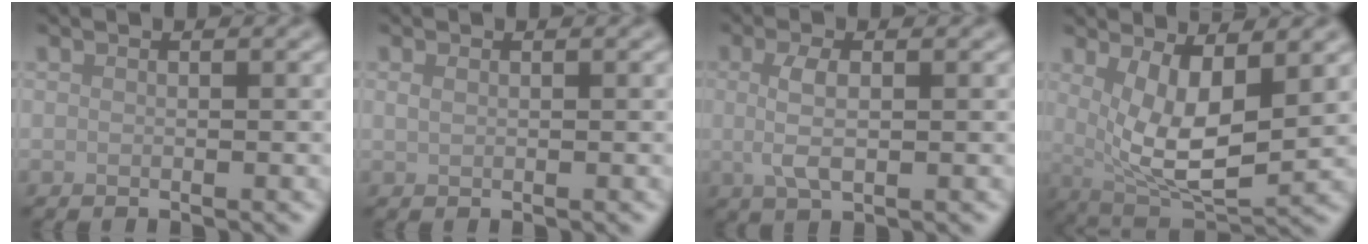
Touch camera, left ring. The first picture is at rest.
{"total": 0.7, "force": [0.3, 0.4, 0.4], "torque": [-0.011, 0.000, 0.007]}
{"total": 3.0, "force": [0.2, 1.1, 2.8], "torque": [-0.061, -0.001, 0.002]}
{"total": 7.8, "force": [1.3, 3.3, 6.9], "torque": [-0.138, -0.019, 0.030]}